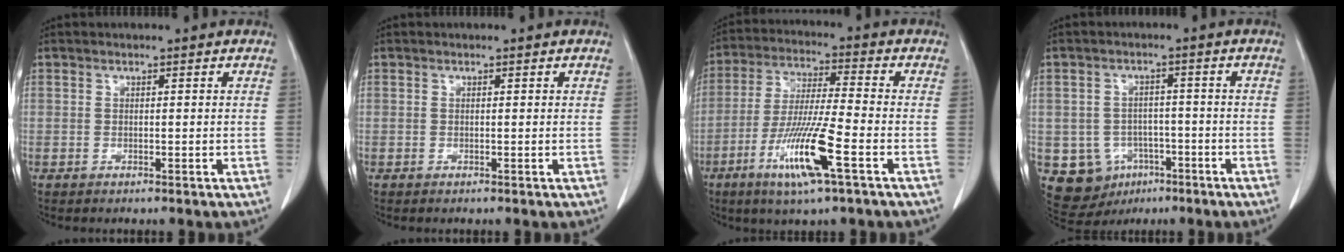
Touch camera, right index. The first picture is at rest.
{"total": 0.0}
{"total": 12.4, "force": [-5.3, 0.3, 11.2], "torque": [-0.221, -0.021, -0.101]}
{"total": 8.8, "force": [-3.4, 7.8, 2.2], "torque": [-0.045, 0.014, -0.037]}